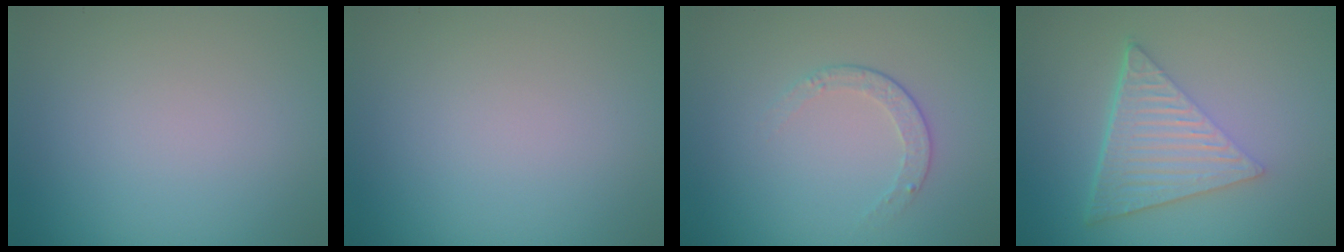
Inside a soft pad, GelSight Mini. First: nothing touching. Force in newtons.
{"total": 0.0}
{"total": 1.6, "press": 1.2, "slide": 1.1}
{"total": 6.7, "press": 4.4, "slide": 5.0}